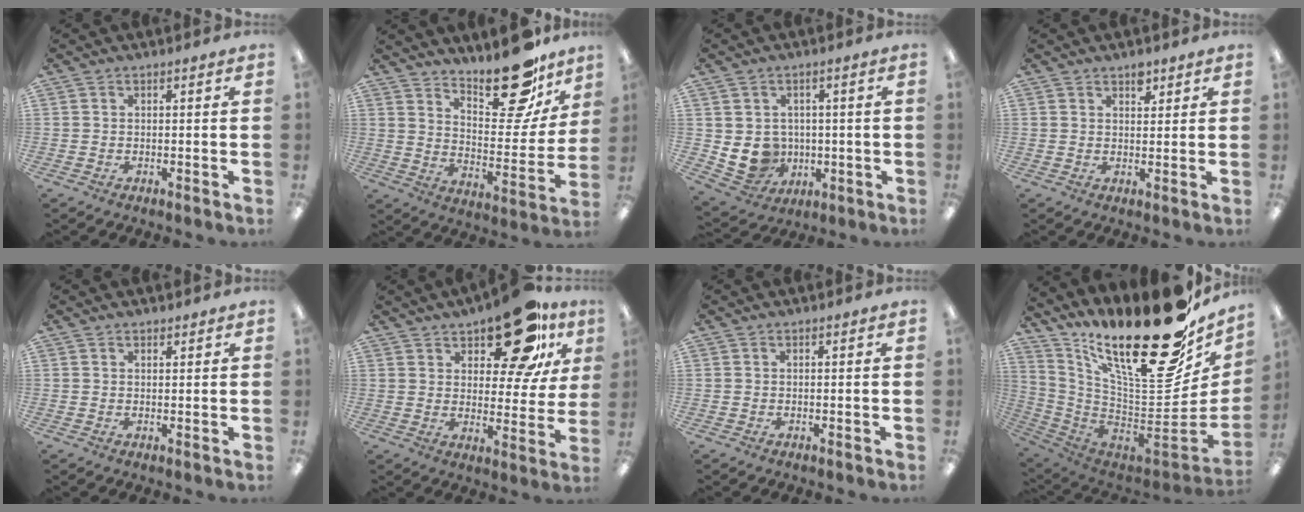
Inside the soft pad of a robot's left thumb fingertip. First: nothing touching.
{"total": 19.9, "force": [15.4, 7.3, 10.2], "torque": [-0.127, -0.116, 0.255]}
{"total": 7.2, "force": [0.4, 6.9, 1.8], "torque": [-0.048, -0.004, 0.020]}
{"total": 3.2, "force": [2.3, 1.7, 1.5], "torque": [0.001, -0.014, 0.035]}
{"total": 1.1, "force": [0.9, 0.4, 0.3], "torque": [0.001, -0.004, 0.015]}
{"total": 19.1, "force": [12.7, 8.0, 11.9], "torque": [-0.168, -0.068, 0.209]}
{"total": 0.0}
{"total": 31.5, "force": [19.8, 10.7, 22.1], "torque": [-0.329, -0.154, 0.338]}